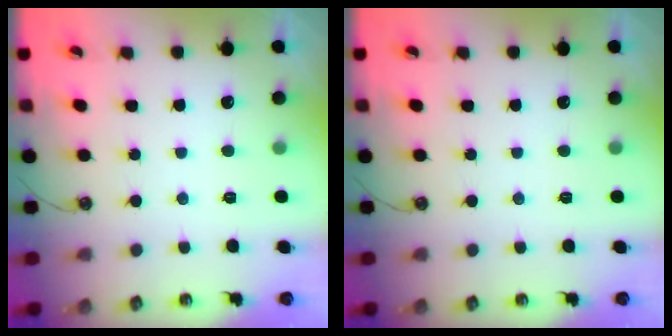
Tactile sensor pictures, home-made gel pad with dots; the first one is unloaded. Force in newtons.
{"total": 0.0}